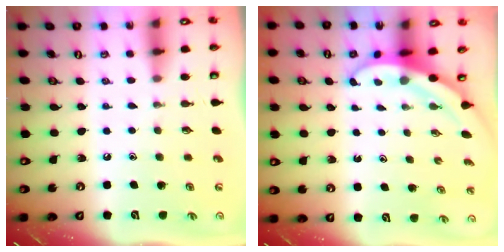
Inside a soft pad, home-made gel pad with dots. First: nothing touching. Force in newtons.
{"total": 3.3, "press": 3.3, "slide": 0.1}